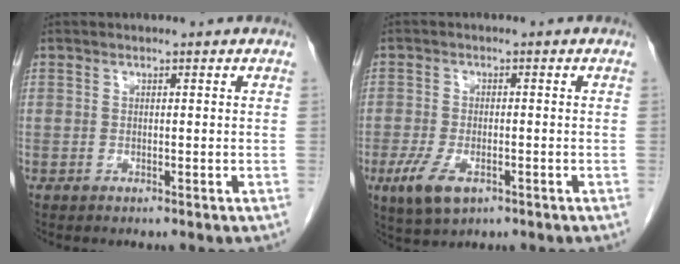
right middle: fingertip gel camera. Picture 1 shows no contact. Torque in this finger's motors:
{"motor_torque": [1.15, -0.68, 0.10, 0.08]}